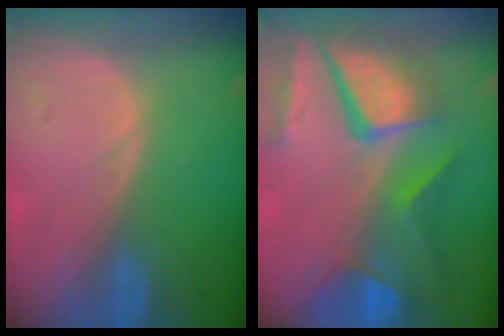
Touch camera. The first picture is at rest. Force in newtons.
{"total": 11.8, "press": 9.8, "slide": 6.6}